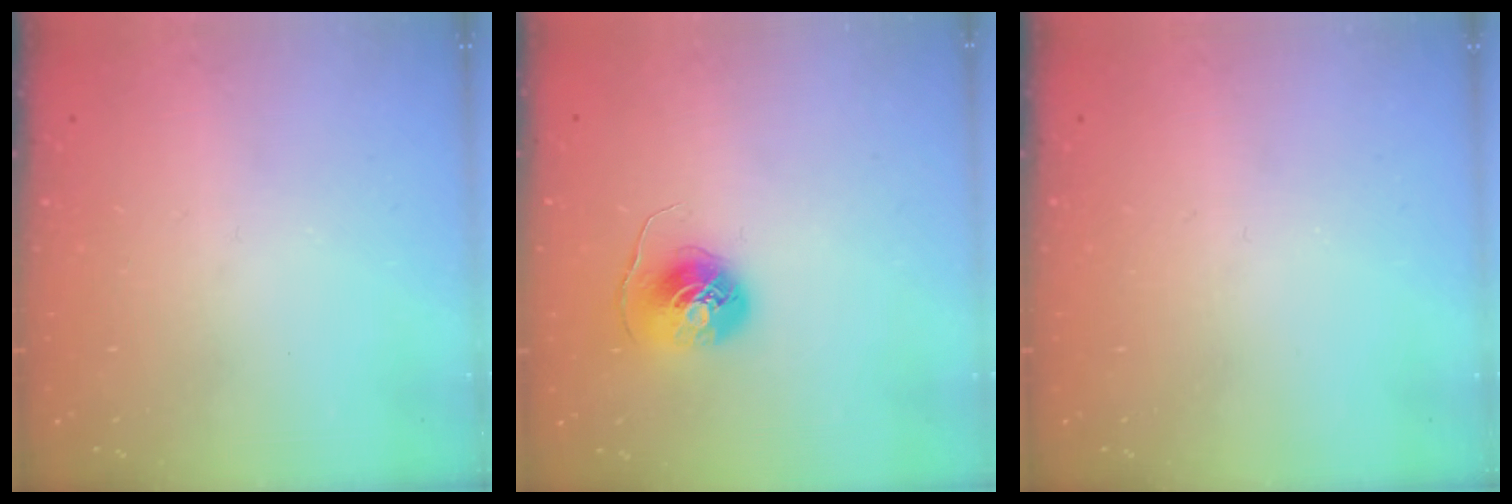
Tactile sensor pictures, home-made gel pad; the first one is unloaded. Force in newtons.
{"total": 7.5, "press": 7.5, "slide": 0.1}
{"total": 0.0}